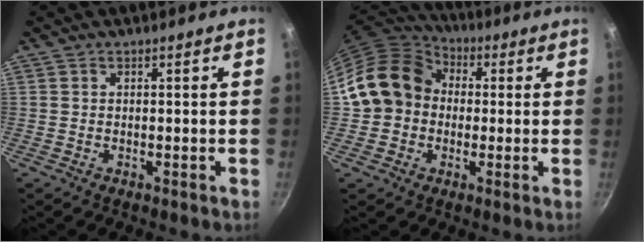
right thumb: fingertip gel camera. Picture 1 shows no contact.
{"total": 14.8, "force": [1.1, 12.6, 7.7], "torque": [-0.113, 0.036, 0.006]}